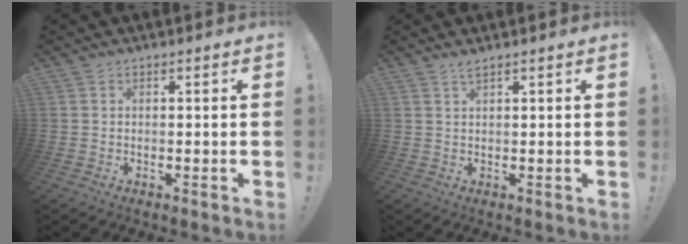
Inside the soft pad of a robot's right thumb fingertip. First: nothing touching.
{"total": 1.5, "force": [1.3, -0.2, 0.9], "torque": [-0.013, -0.007, 0.022]}